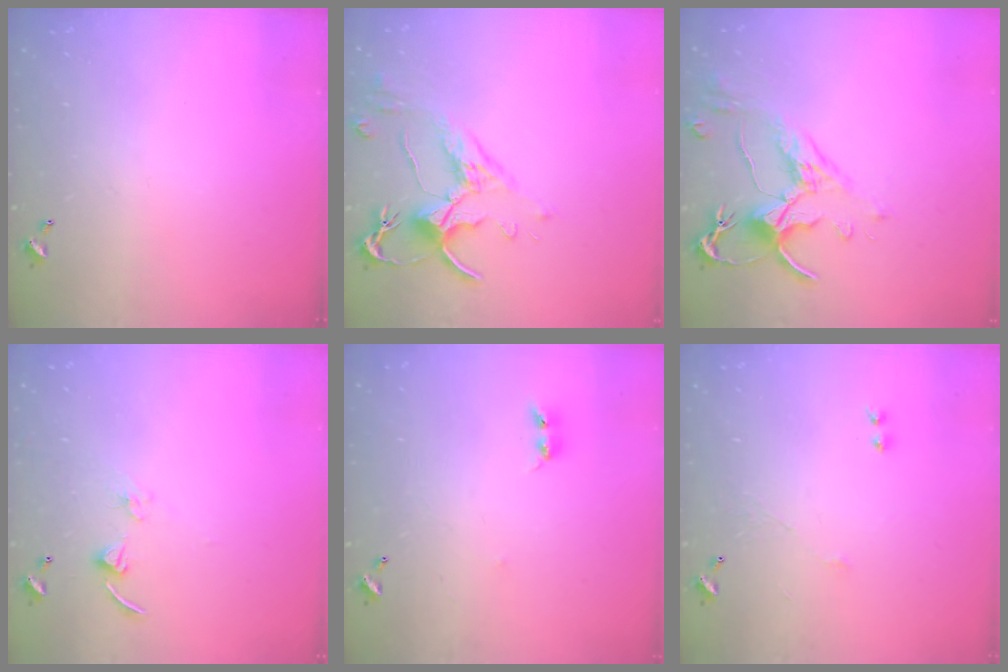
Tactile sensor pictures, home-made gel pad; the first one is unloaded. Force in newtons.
{"total": 2.5, "press": 2.1, "slide": 1.4}
{"total": 2.6, "press": 2.2, "slide": 1.3}
{"total": 2.7, "press": 2.7, "slide": 0.2}
{"total": 2.7, "press": 2.7, "slide": 0.3}
{"total": 2.4, "press": 2.3, "slide": 0.6}